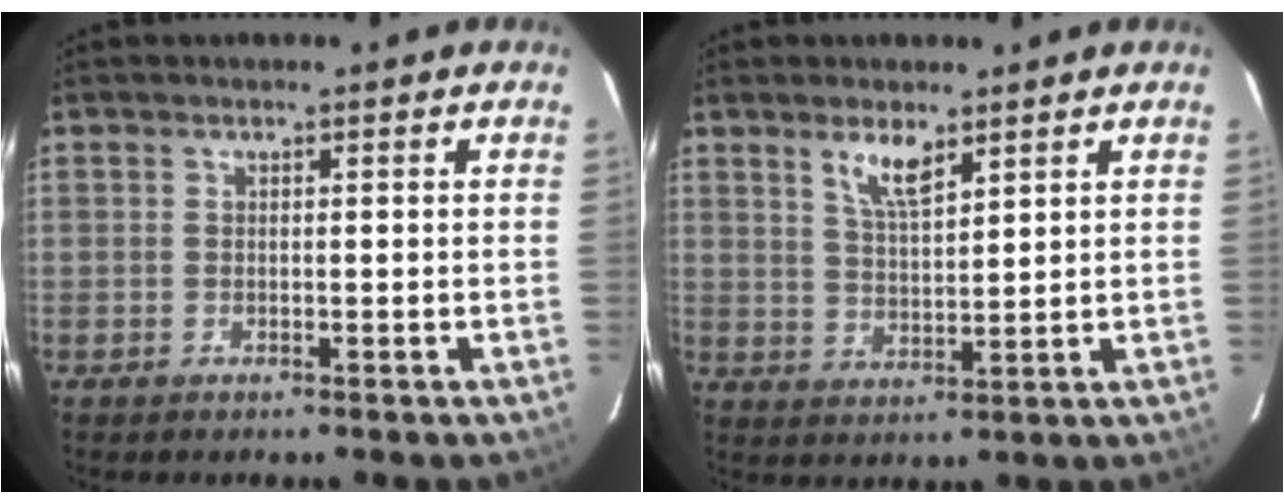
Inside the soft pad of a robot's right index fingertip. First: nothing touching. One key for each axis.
{"total": 5.5, "fx": 3.7, "fy": 1.7, "fz": 3.8, "tx": -0.070, "ty": -0.002, "tz": 0.073}